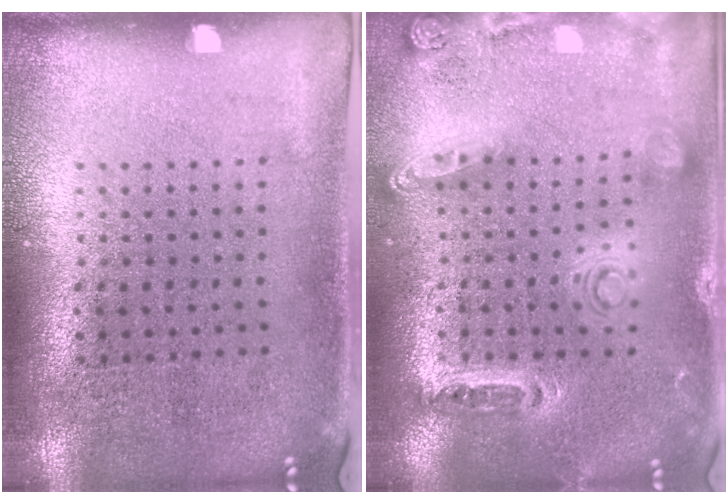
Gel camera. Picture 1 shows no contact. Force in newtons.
{"total": 1.5, "press": 1.4, "slide": 0.2}